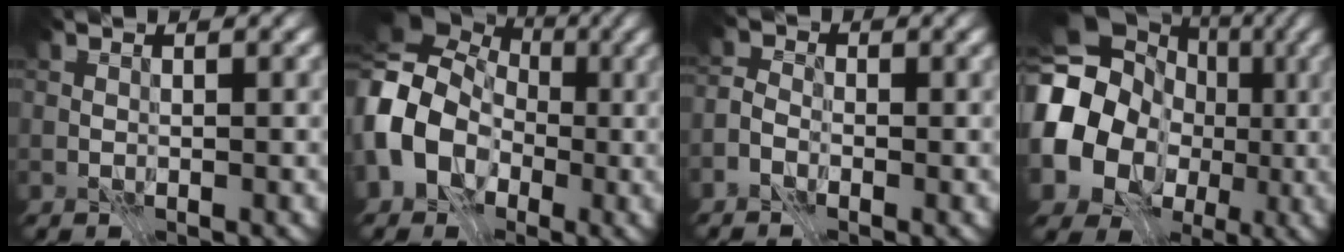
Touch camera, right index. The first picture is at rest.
{"total": 12.1, "force": [-1.2, 9.9, 6.8], "torque": [-0.154, -0.010, -0.051]}
{"total": 2.6, "force": [-1.9, 1.5, 1.1], "torque": [-0.007, 0.005, -0.040]}
{"total": 13.6, "force": [-1.3, 11.5, 7.1], "torque": [-0.156, -0.009, -0.042]}